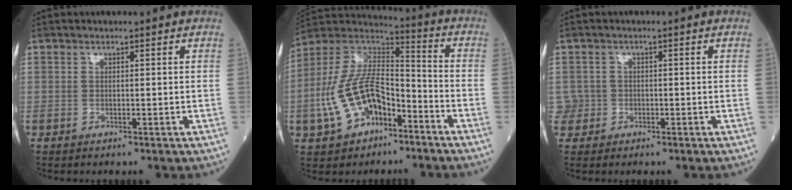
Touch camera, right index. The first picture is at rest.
{"total": 14.8, "force": [-6.3, 7.8, 10.9], "torque": [-0.239, 0.024, -0.109]}
{"total": 2.2, "force": [-0.4, 2.1, -0.3], "torque": [0.015, 0.009, -0.011]}